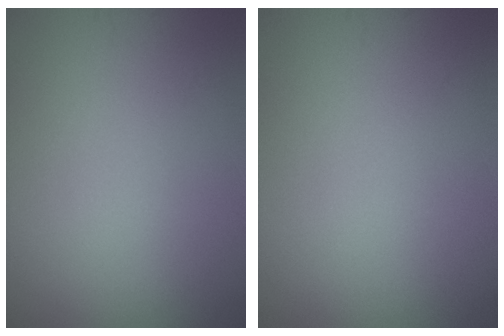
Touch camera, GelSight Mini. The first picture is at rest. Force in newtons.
{"total": 0.0}